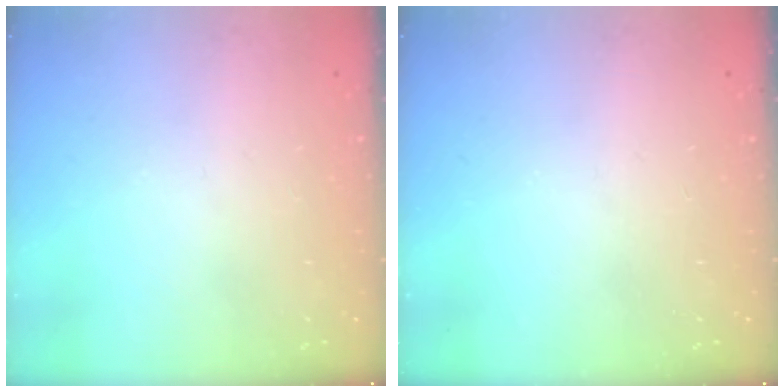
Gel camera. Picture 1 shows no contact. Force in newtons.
{"total": 0.0}